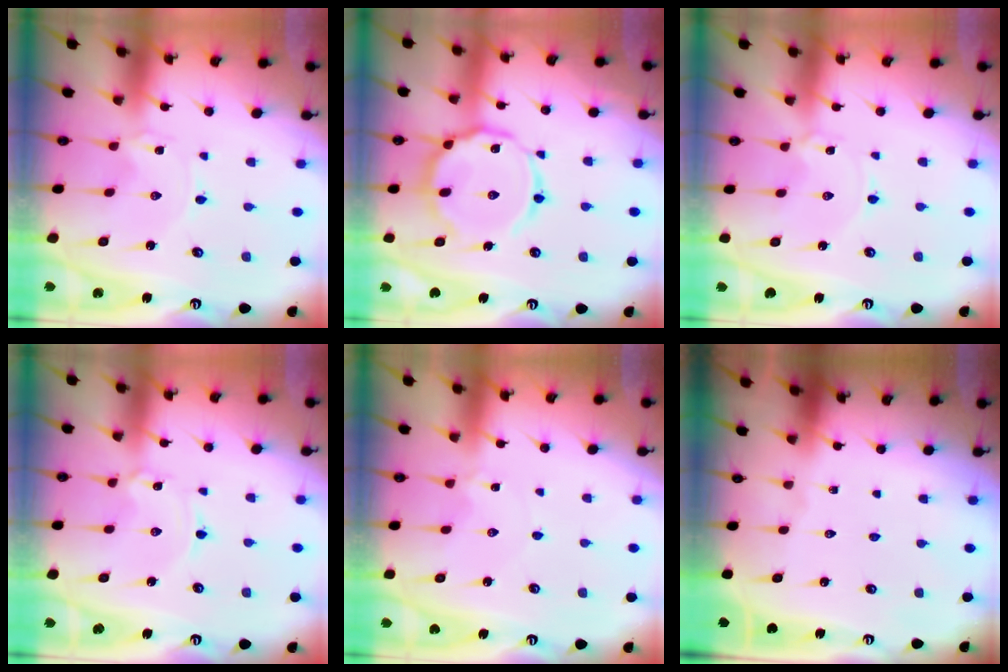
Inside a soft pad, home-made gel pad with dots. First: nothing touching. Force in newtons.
{"total": 14.9, "press": 14.9, "slide": 1.3}
{"total": 1.9, "press": 1.9, "slide": 0.4}
{"total": 1.6, "press": 1.6, "slide": 0.2}
{"total": 1.5, "press": 1.5, "slide": 0.3}
{"total": 0.0}